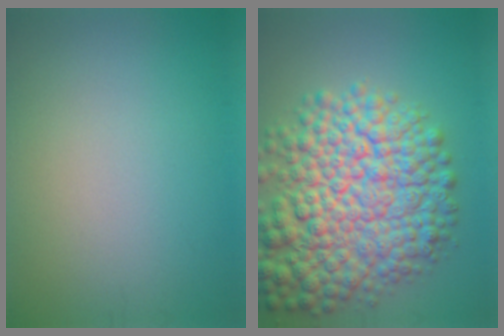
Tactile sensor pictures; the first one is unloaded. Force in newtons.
{"total": 12.3, "press": 12.3, "slide": 0.5}